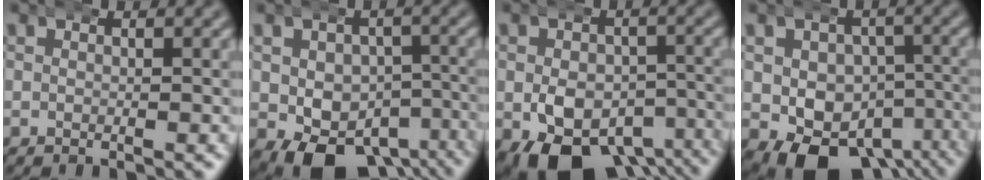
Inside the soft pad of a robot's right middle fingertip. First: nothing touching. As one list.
[{"total": 9.9, "force": [-6.1, 6.2, 4.7], "torque": [-0.073, -0.049, -0.079]}, {"total": 11.1, "force": [-6.7, 6.5, 6.0], "torque": [-0.093, -0.046, -0.092]}, {"total": 10.4, "force": [-5.6, 7.1, 5.3], "torque": [-0.090, -0.054, -0.072]}]